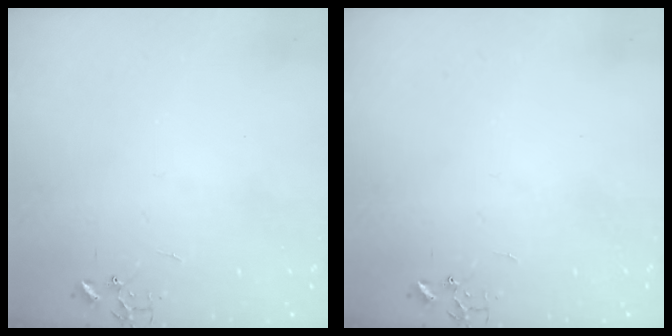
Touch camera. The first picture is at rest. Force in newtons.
{"total": 0.0}